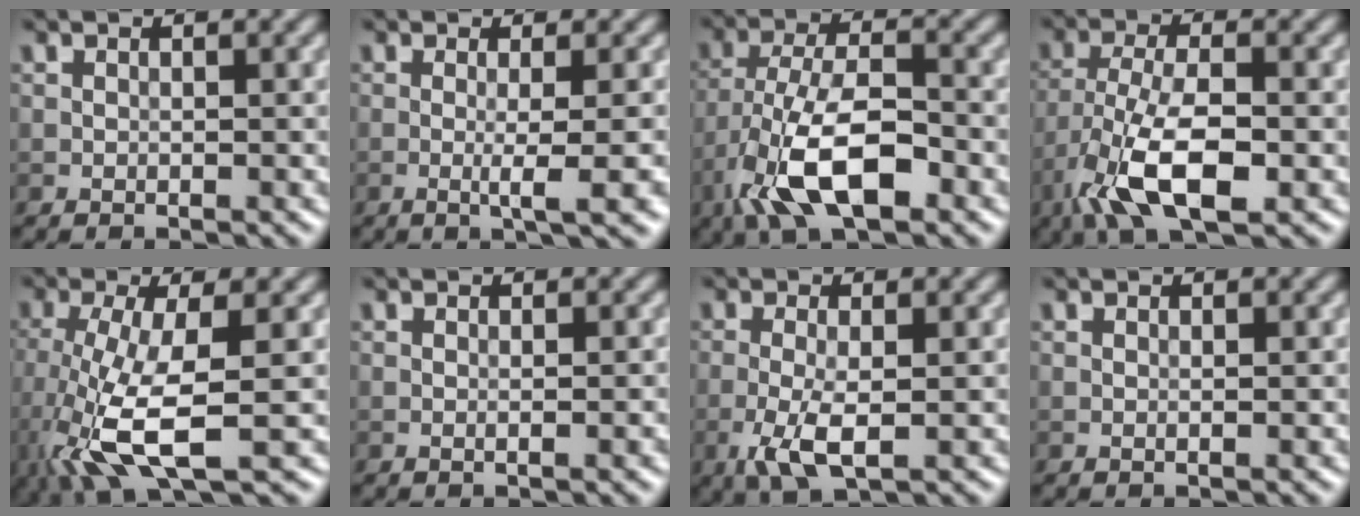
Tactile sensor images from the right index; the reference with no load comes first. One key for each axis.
{"total": 4.0, "fx": -0.5, "fy": 0.7, "fz": 3.9, "tx": -0.059, "ty": -0.005, "tz": -0.011}
{"total": 9.4, "fx": -4.5, "fy": 3.8, "fz": 7.3, "tx": -0.152, "ty": 0.003, "tz": -0.089}
{"total": 8.7, "fx": -3.9, "fy": 3.4, "fz": 7.0, "tx": -0.151, "ty": -0.003, "tz": -0.076}
{"total": 8.7, "fx": -2.6, "fy": 2.7, "fz": 7.8, "tx": -0.186, "ty": -0.017, "tz": -0.052}
{"total": 1.2, "fx": -0.1, "fy": 0.3, "fz": 1.1, "tx": -0.011, "ty": 0.001, "tz": -0.005}
{"total": 4.0, "fx": -1.3, "fy": 1.2, "fz": 3.6, "tx": -0.082, "ty": -0.006, "tz": -0.030}
{"total": 0.0}